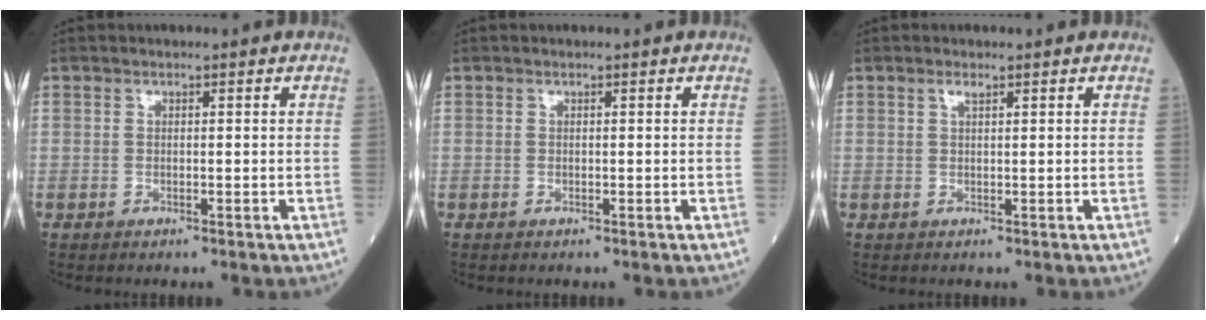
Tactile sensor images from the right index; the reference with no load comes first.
{"total": 0.0}
{"total": 0.8, "force": [0.5, 0.1, 0.6], "torque": [-0.016, 0.005, 0.011]}